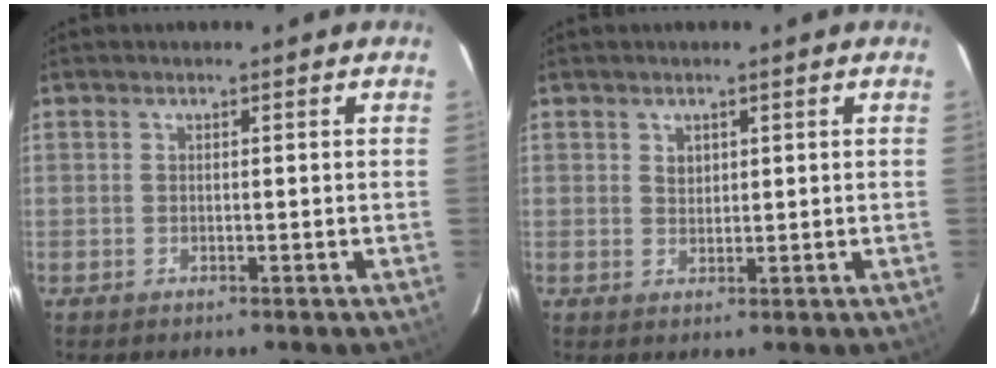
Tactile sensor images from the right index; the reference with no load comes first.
{"total": 1.8, "force": [0.9, 1.4, 0.7], "torque": [-0.007, 0.004, 0.018]}